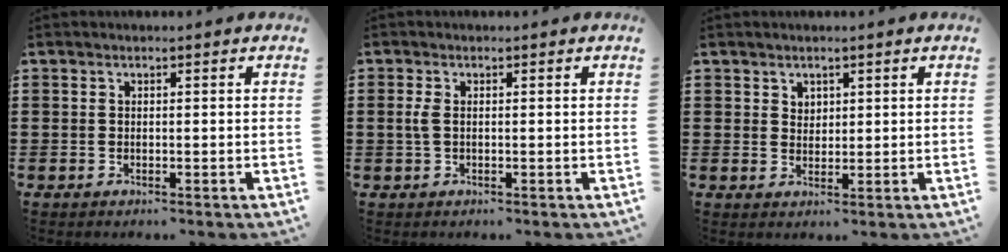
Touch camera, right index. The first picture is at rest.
{"total": 2.1, "force": [0.1, 0.9, 1.9], "torque": [-0.053, -0.002, -0.005]}
{"total": 1.9, "force": [1.4, 1.3, 0.2], "torque": [-0.008, 0.006, 0.027]}